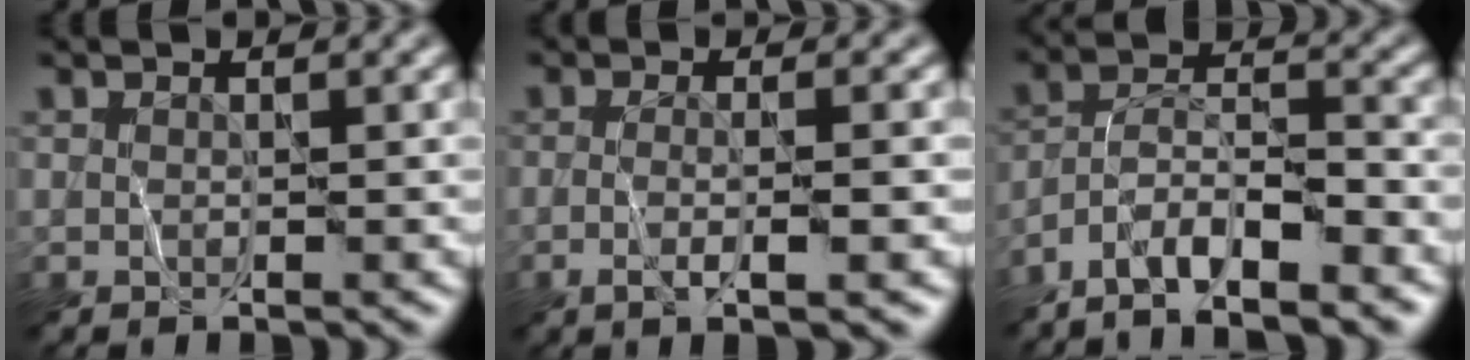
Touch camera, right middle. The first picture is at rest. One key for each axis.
{"total": 3.7, "fx": -0.5, "fy": 1.1, "fz": 3.5, "tx": -0.042, "ty": -0.001, "tz": -0.012}
{"total": 7.8, "fx": -6.1, "fy": 1.8, "fz": 4.5, "tx": -0.068, "ty": 0.015, "tz": -0.111}